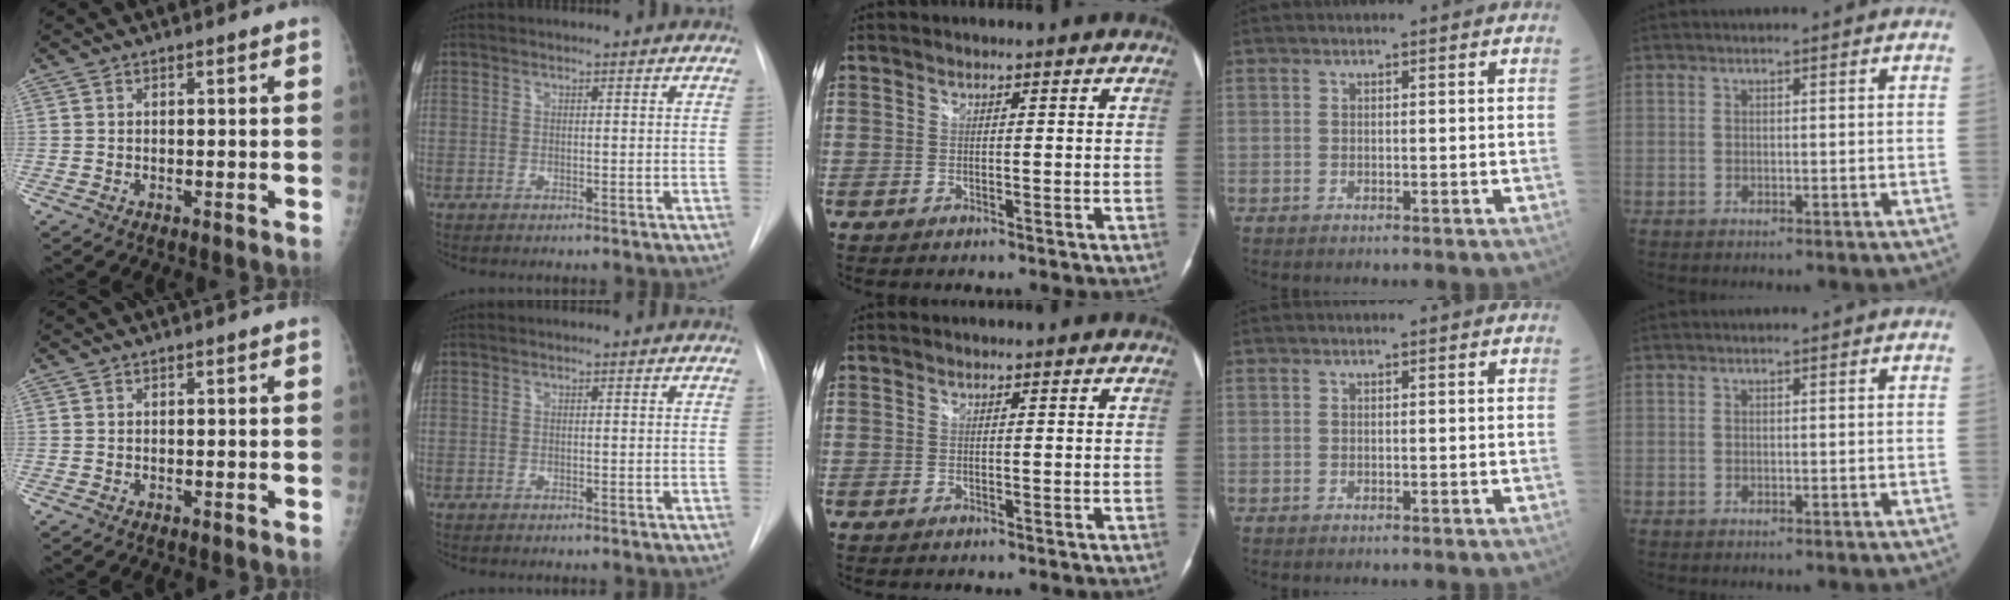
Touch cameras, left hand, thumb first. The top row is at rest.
{}